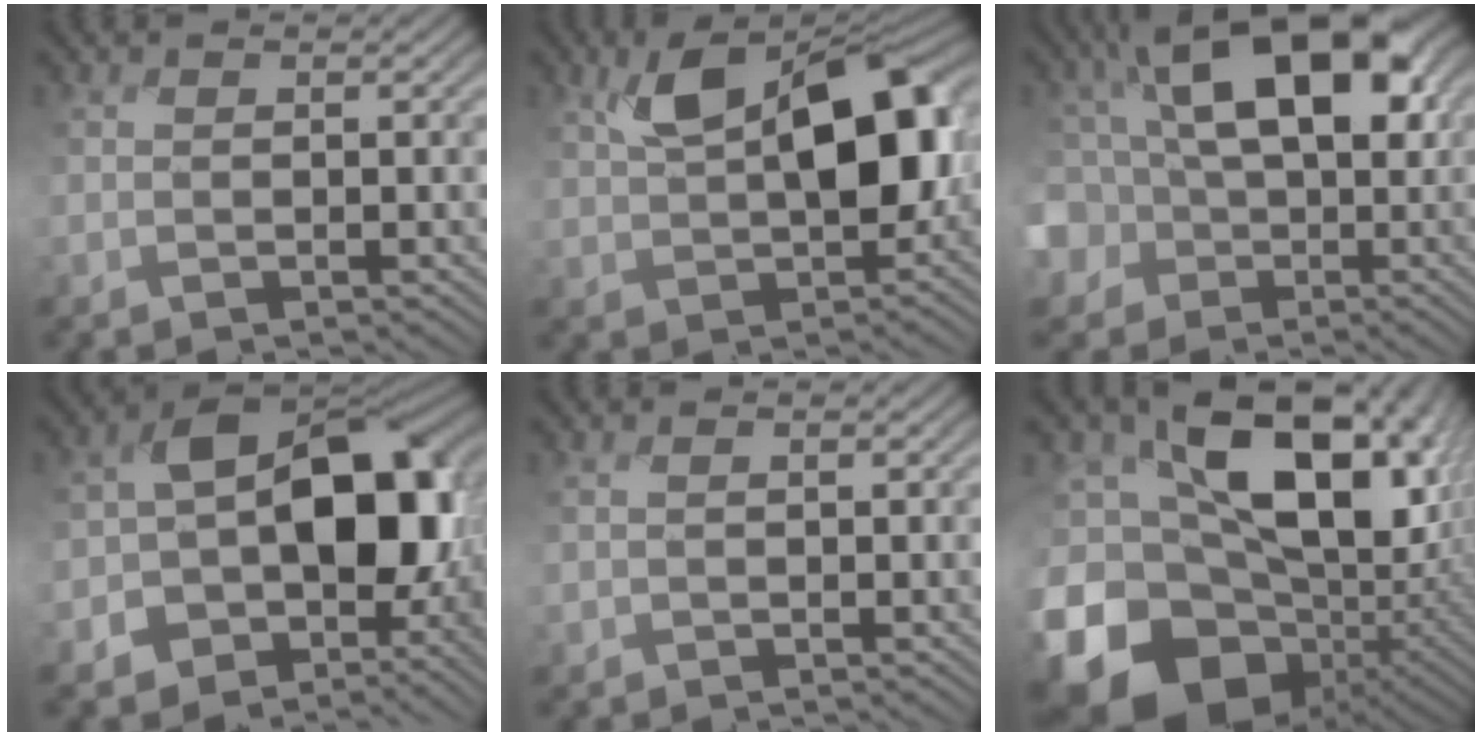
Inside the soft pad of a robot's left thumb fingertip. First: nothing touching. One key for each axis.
{"total": 13.0, "fx": 1.8, "fy": 7.1, "fz": 10.7, "tx": -0.182, "ty": 0.005, "tz": 0.034}
{"total": 17.7, "fx": 1.9, "fy": 12.2, "fz": 12.6, "tx": -0.213, "ty": 0.019, "tz": 0.020}
{"total": 16.9, "fx": -1.0, "fy": 11.6, "fz": 12.3, "tx": -0.181, "ty": -0.035, "tz": -0.006}
{"total": 1.1, "fx": 0.0, "fy": 0.7, "fz": 0.8, "tx": -0.019, "ty": -0.001, "tz": 0.001}
{"total": 21.3, "fx": -5.0, "fy": 14.9, "fz": 14.3, "tx": -0.278, "ty": -0.029, "tz": -0.082}